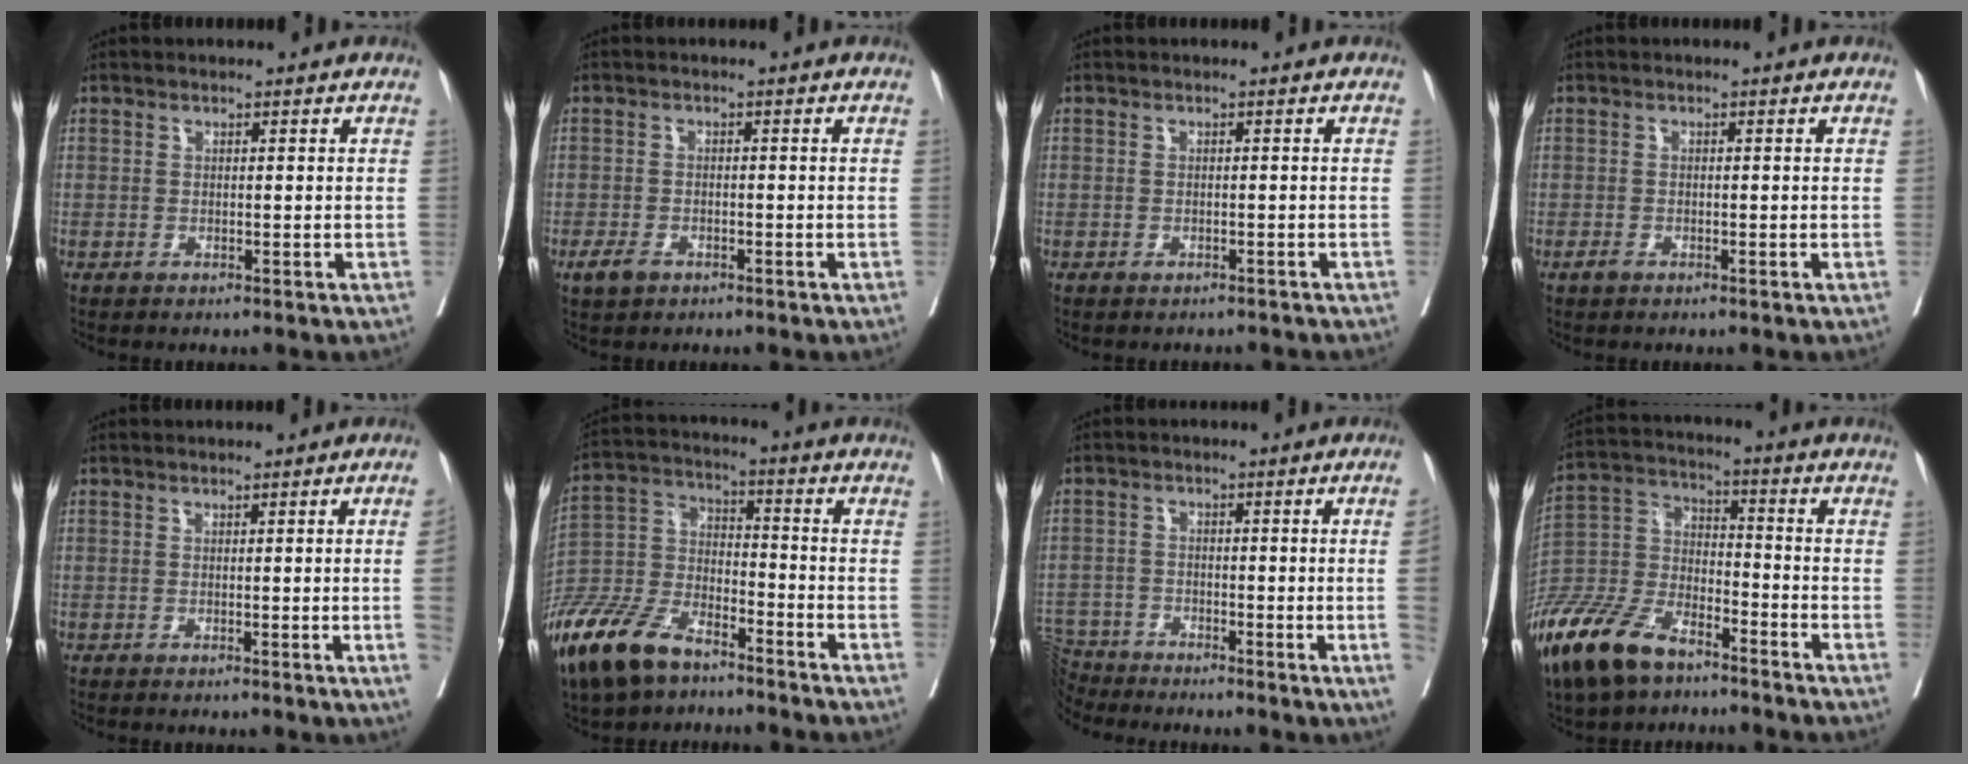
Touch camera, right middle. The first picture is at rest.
{"total": 2.8, "force": [-1.6, 1.7, 1.6], "torque": [-0.026, -0.004, -0.026]}
{"total": 2.3, "force": [-2.0, 0.9, 0.4], "torque": [-0.002, -0.003, -0.029]}
{"total": 0.9, "force": [-0.6, 0.5, 0.5], "torque": [-0.007, -0.004, -0.013]}
{"total": 4.5, "force": [-0.4, -1.5, 4.2], "torque": [-0.060, -0.009, -0.001]}
{"total": 16.9, "force": [-12.2, 6.7, 9.5], "torque": [-0.214, -0.022, -0.238]}
{"total": 7.0, "force": [-5.2, -0.6, 4.7], "torque": [-0.086, 0.016, -0.089]}
{"total": 18.6, "force": [-13.4, 7.4, 10.5], "torque": [-0.248, -0.026, -0.261]}